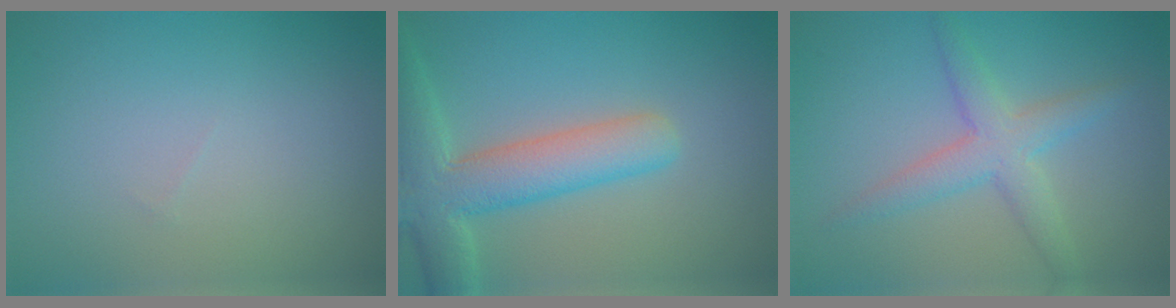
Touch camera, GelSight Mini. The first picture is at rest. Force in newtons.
{"total": 7.0, "press": 7.0, "slide": 0.5}
{"total": 3.7, "press": 3.7, "slide": 0.1}